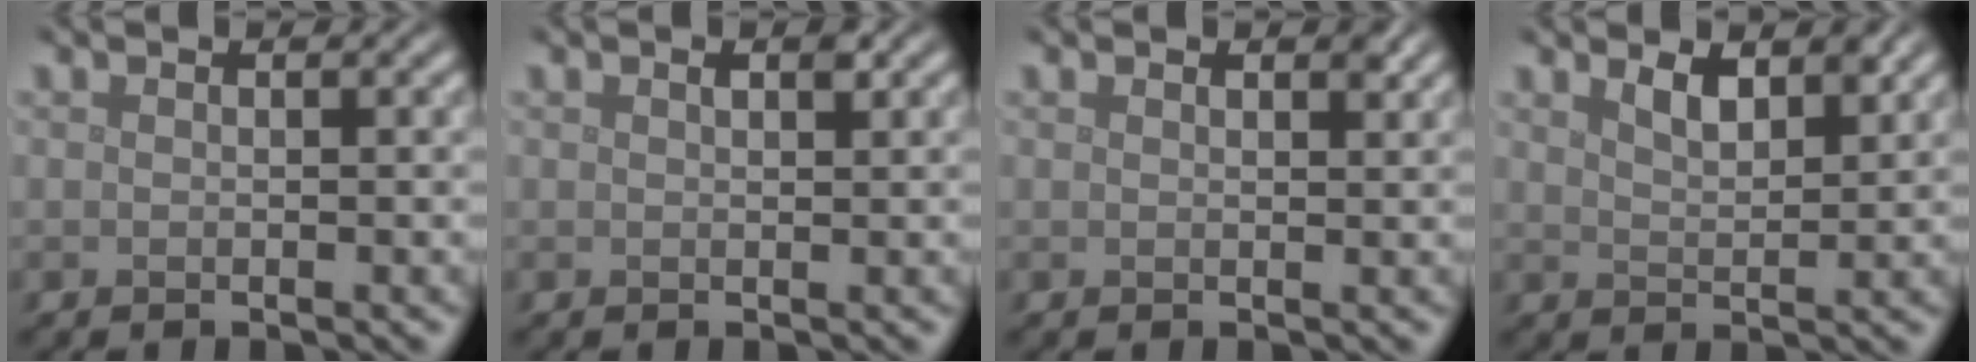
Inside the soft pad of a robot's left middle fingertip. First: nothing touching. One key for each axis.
{"total": 1.0, "fx": 0.5, "fy": 0.3, "fz": 0.7, "tx": -0.014, "ty": -0.001, "tz": 0.009}
{"total": 0.8, "fx": 0.6, "fy": 0.3, "fz": 0.5, "tx": -0.008, "ty": -0.002, "tz": 0.011}
{"total": 2.7, "fx": 1.9, "fy": 0.8, "fz": 1.6, "tx": -0.031, "ty": -0.002, "tz": 0.035}